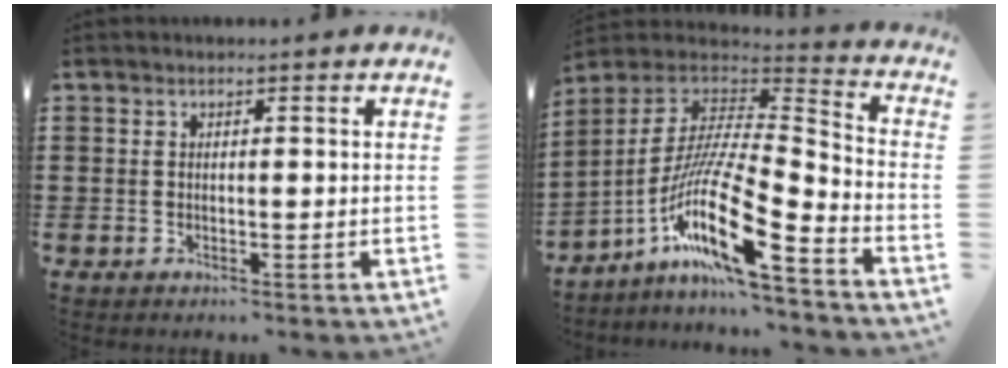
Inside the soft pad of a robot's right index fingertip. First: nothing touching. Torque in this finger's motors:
{"motor_torque": [1.42, -0.72, 1.05, 0.21]}